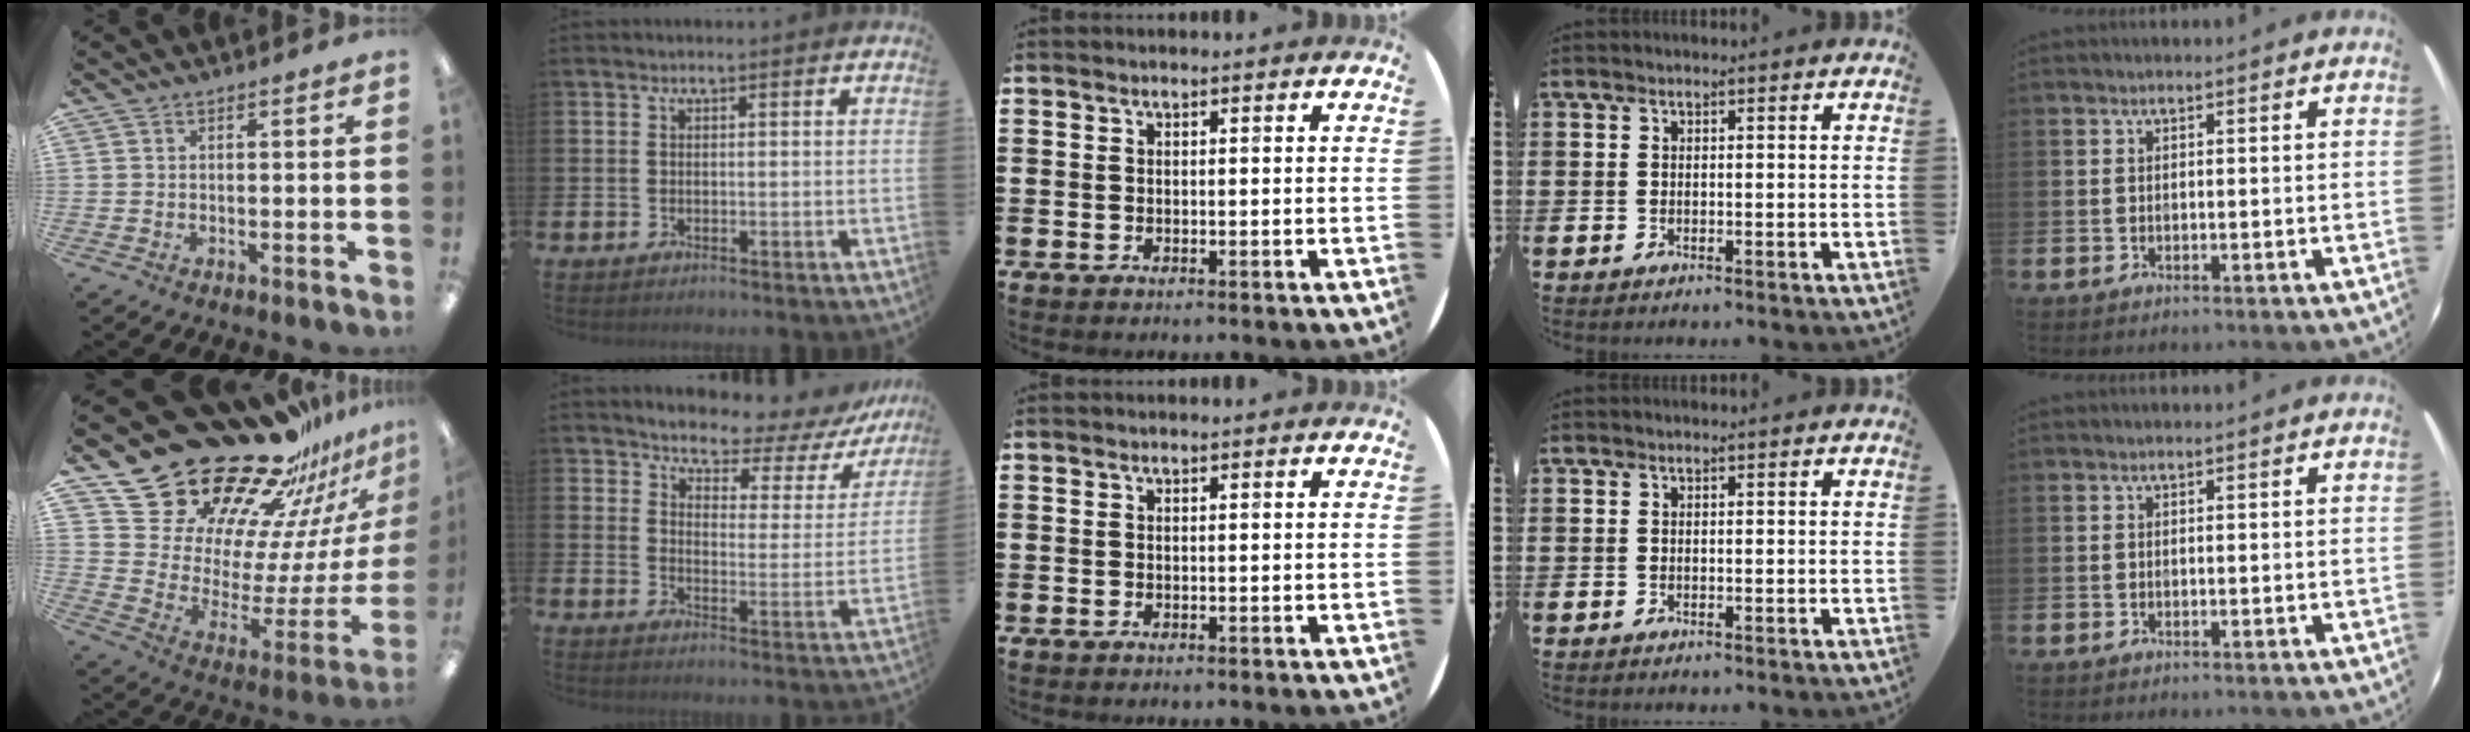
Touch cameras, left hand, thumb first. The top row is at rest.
{"thumb": {"total": 27.7, "force": [22.5, 12.9, 9.7], "torque": [-0.121, -0.197, 0.422]}, "index": {"total": 5.4, "force": [5.0, 1.6, 1.1], "torque": [-0.031, -0.049, 0.077]}}